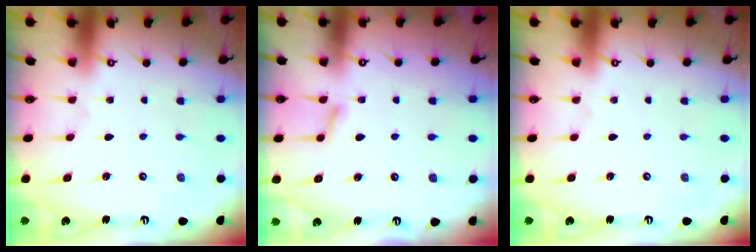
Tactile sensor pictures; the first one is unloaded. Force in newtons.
{"total": 4.7, "press": 4.6, "slide": 0.6}
{"total": 0.0}